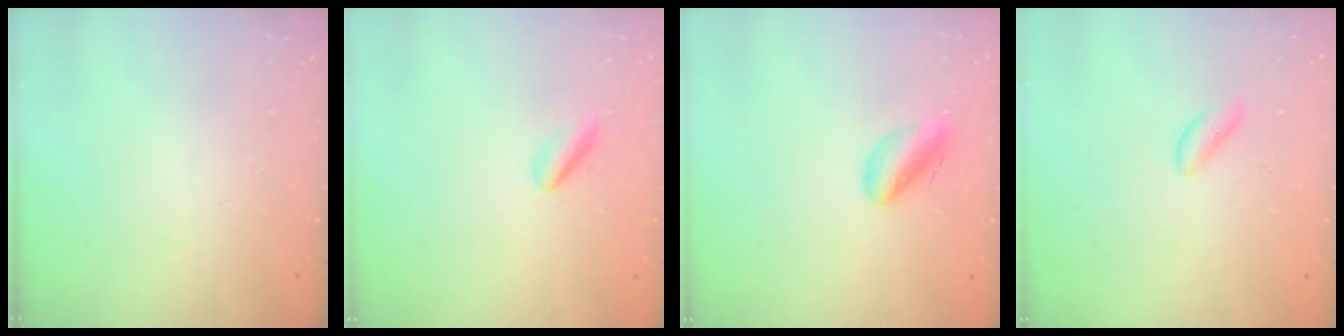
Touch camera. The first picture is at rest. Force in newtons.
{"total": 2.6, "press": 2.3, "slide": 1.2}
{"total": 6.2, "press": 5.9, "slide": 2.0}
{"total": 1.7, "press": 1.6, "slide": 0.7}